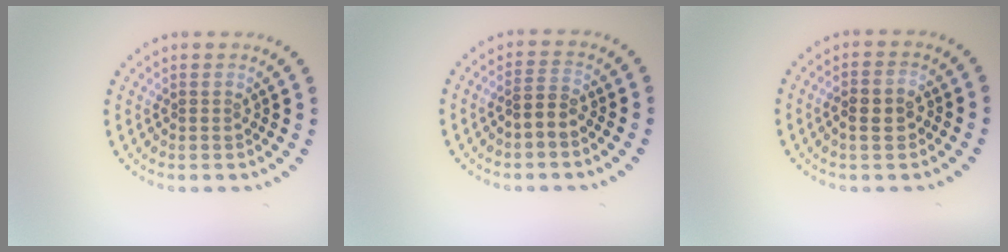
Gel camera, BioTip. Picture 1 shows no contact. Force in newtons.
{"total": 1.7, "press": 1.5, "slide": 0.8}
{"total": 2.6, "press": 2.5, "slide": 0.5}